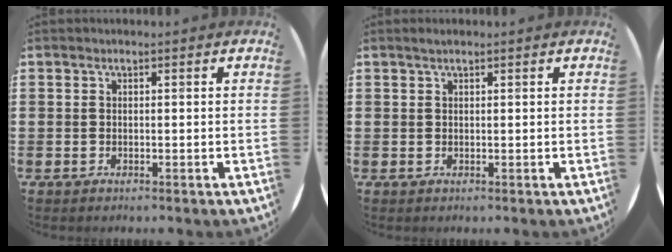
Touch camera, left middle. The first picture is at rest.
{"total": 0.6, "force": [0.5, 0.1, 0.4], "torque": [-0.007, 0.002, 0.008]}